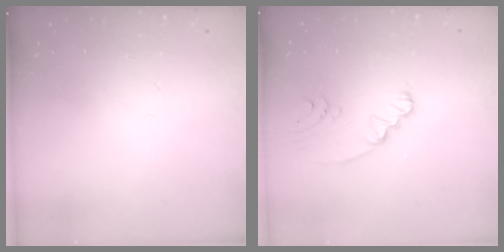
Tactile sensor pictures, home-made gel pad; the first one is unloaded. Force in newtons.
{"total": 2.9, "press": 2.7, "slide": 1.2}